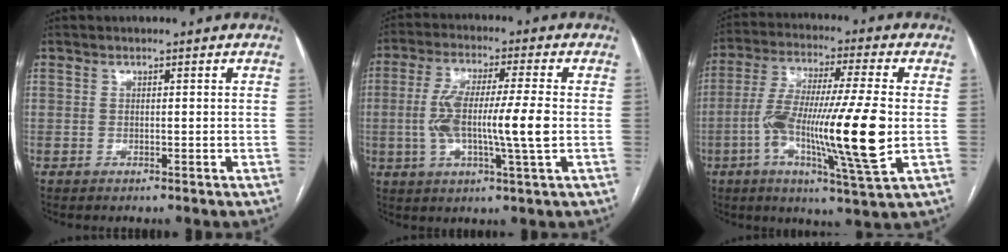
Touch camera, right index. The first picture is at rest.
{"total": 11.6, "force": [-0.9, 0.8, 11.5], "torque": [-0.224, 0.007, -0.020]}
{"total": 17.8, "force": [-2.9, 0.6, 17.5], "torque": [-0.325, -0.010, -0.056]}